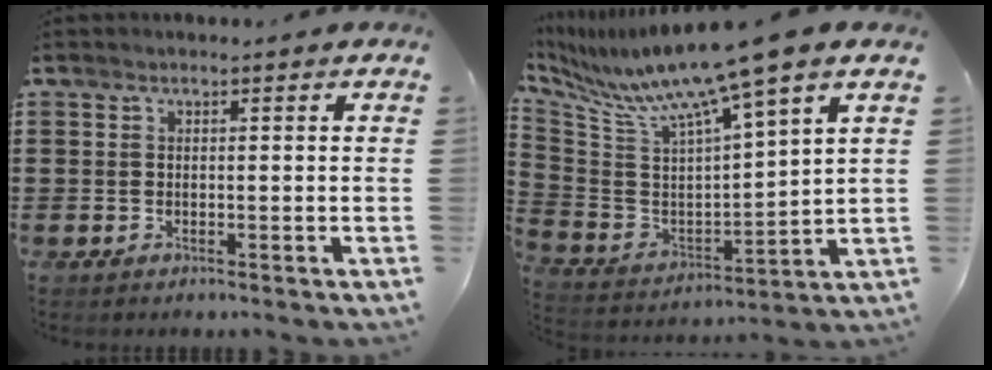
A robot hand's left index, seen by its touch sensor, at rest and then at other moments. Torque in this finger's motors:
{"motor_torque": [1.17, -0.97, 1.05, 0.21]}